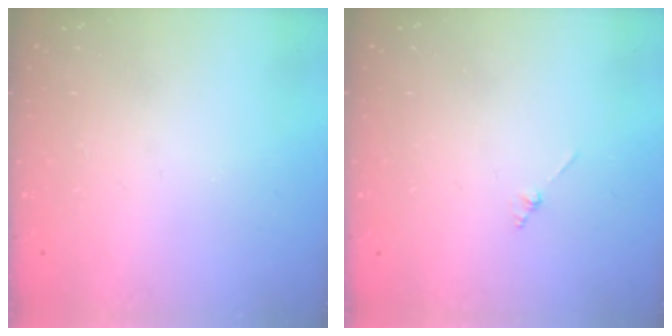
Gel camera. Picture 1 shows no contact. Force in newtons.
{"total": 0.8, "press": 0.8, "slide": 0.2}